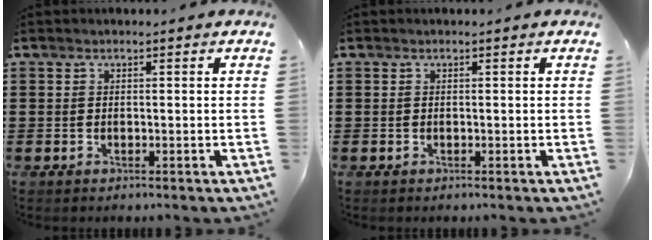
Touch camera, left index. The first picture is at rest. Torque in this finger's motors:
{"motor_torque": [0.00, 0.00, 0.00, 0.00]}